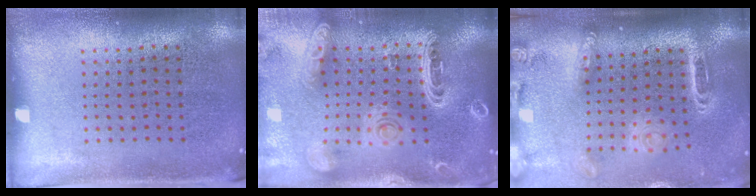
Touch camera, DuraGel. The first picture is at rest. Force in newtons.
{"total": 2.8, "press": 2.4, "slide": 1.4}
{"total": 2.5, "press": 1.8, "slide": 1.7}